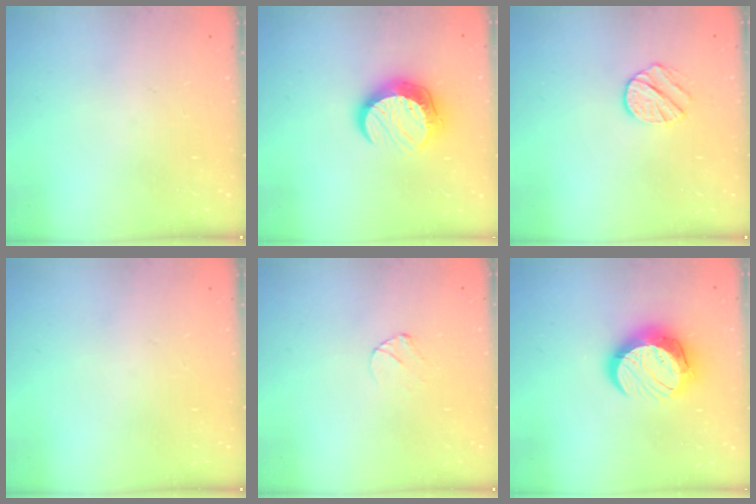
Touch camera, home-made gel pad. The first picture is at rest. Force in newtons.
{"total": 11.4, "press": 11.4, "slide": 0.5}
{"total": 7.7, "press": 7.7, "slide": 0.3}
{"total": 0.0}
{"total": 3.0, "press": 3.0, "slide": 0.3}
{"total": 12.7, "press": 12.7, "slide": 0.8}